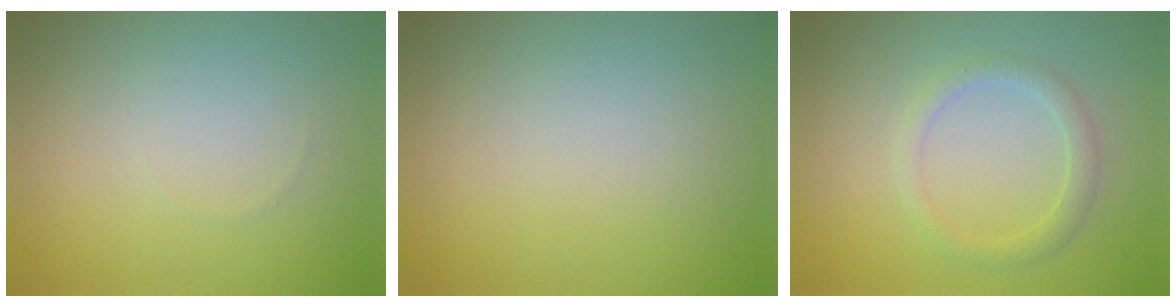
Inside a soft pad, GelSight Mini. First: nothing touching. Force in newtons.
{"total": 0.0}
{"total": 1.9, "press": 1.9, "slide": 0.1}